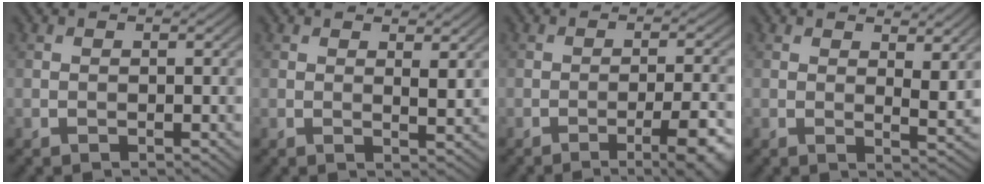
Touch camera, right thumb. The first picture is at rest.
{"total": 2.2, "force": [1.3, 0.5, 1.7], "torque": [-0.030, -0.007, 0.024]}
{"total": 6.7, "force": [-3.5, 1.3, 5.6], "torque": [-0.083, 0.007, -0.046]}
{"total": 4.2, "force": [2.3, 1.5, 3.2], "torque": [-0.052, -0.009, 0.041]}